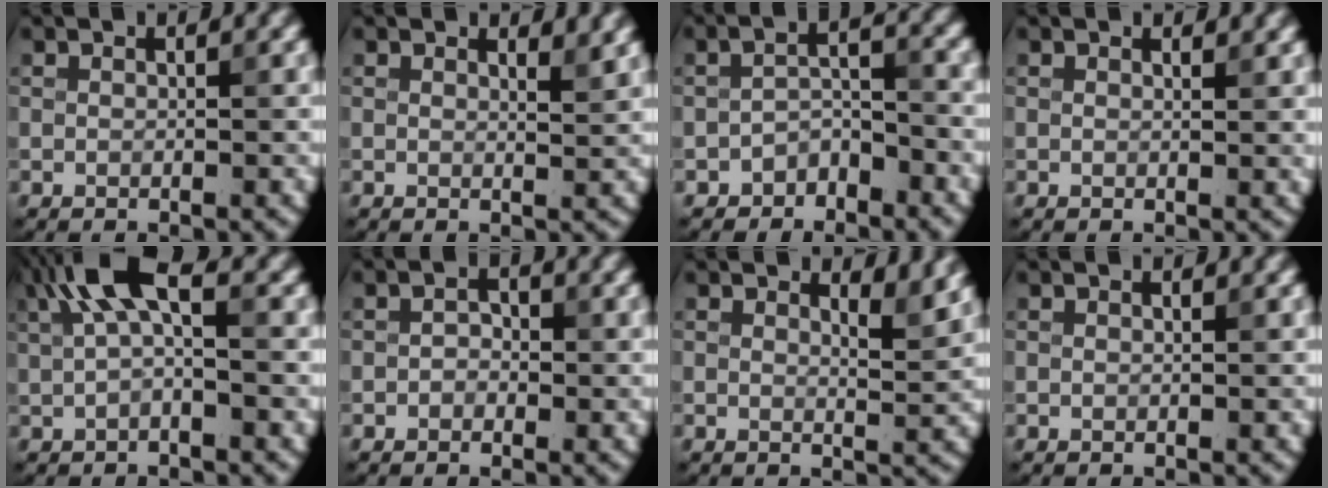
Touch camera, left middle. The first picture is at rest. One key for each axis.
{"total": 2.2, "fx": 1.6, "fy": 0.6, "fz": 1.3, "tx": -0.010, "ty": -0.001, "tz": 0.021}
{"total": 2.6, "fx": -2.1, "fy": 1.2, "fz": 1.0, "tx": -0.017, "ty": 0.016, "tz": -0.039}
{"total": 1.2, "fx": 1.0, "fy": 0.3, "fz": 0.6, "tx": -0.006, "ty": 0.001, "tz": 0.013}
{"total": 4.9, "fx": 1.5, "fy": 1.8, "fz": 4.3, "tx": -0.085, "ty": 0.010, "tz": 0.021}
{"total": 1.2, "fx": -0.5, "fy": 0.9, "fz": 0.7, "tx": -0.010, "ty": 0.002, "tz": -0.010}
{"total": 2.6, "fx": 1.9, "fy": 0.7, "fz": 1.6, "tx": -0.017, "ty": -0.003, "tz": 0.028}
{"total": 0.0}